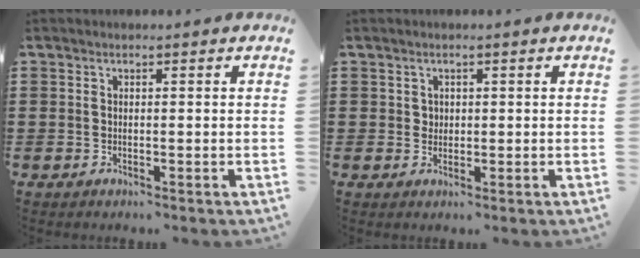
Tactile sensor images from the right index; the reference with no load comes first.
{"total": 1.3, "force": [0.5, 1.1, 0.2], "torque": [-0.009, 0.005, 0.010]}